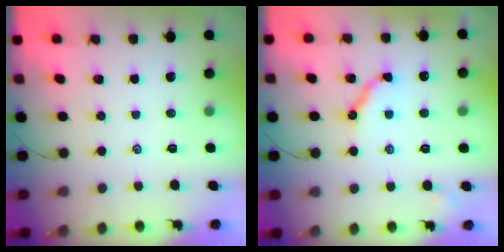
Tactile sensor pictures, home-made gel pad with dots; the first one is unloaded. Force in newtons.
{"total": 10.6, "press": 10.5, "slide": 1.1}